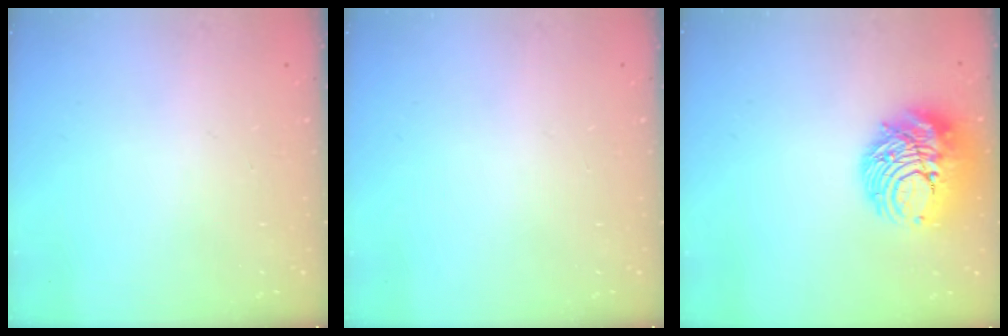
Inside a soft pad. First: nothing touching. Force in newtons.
{"total": 0.0}
{"total": 12.6, "press": 12.5, "slide": 1.3}